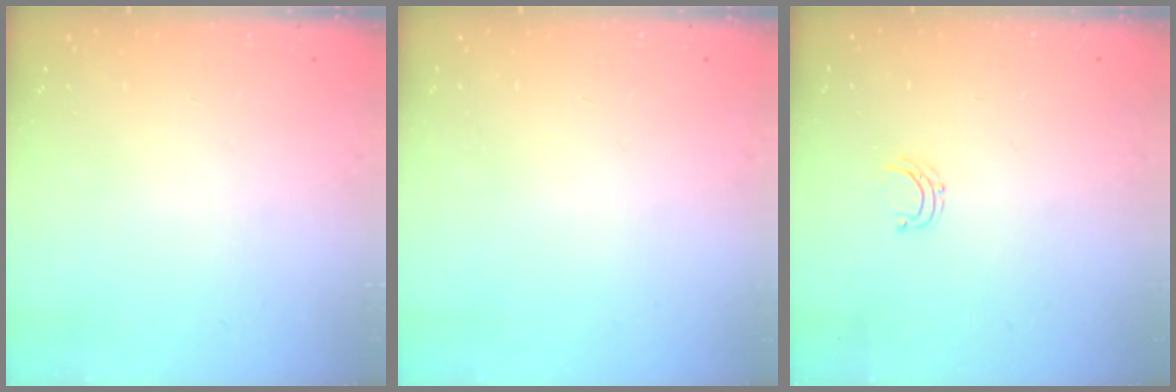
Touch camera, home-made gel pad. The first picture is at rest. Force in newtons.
{"total": 0.0}
{"total": 3.8, "press": 3.8, "slide": 0.2}